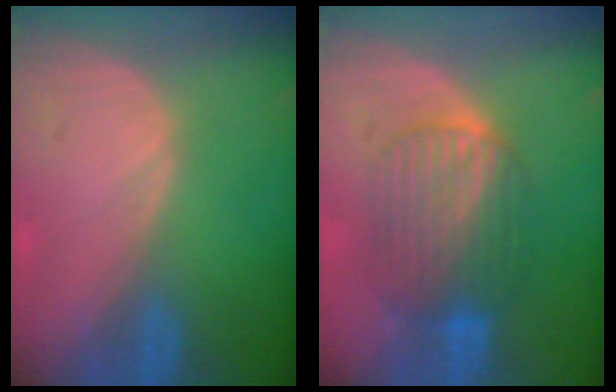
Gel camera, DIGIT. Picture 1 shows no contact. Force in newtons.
{"total": 7.3, "press": 7.3, "slide": 0.3}